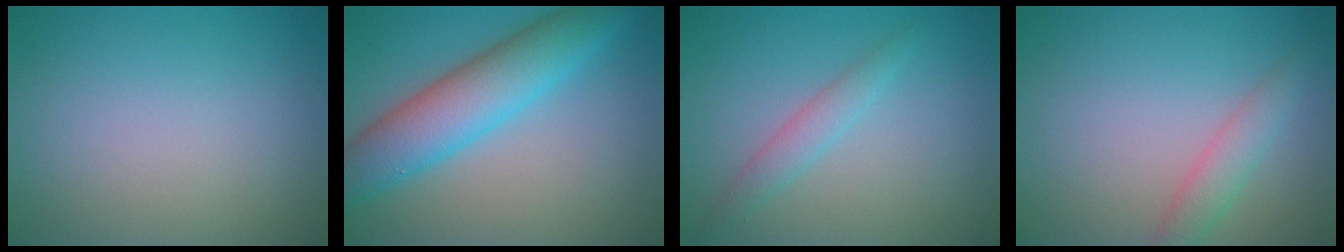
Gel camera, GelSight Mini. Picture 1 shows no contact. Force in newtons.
{"total": 7.4, "press": 7.4, "slide": 0.2}
{"total": 2.0, "press": 2.0, "slide": 0.0}
{"total": 2.4, "press": 2.4, "slide": 0.1}